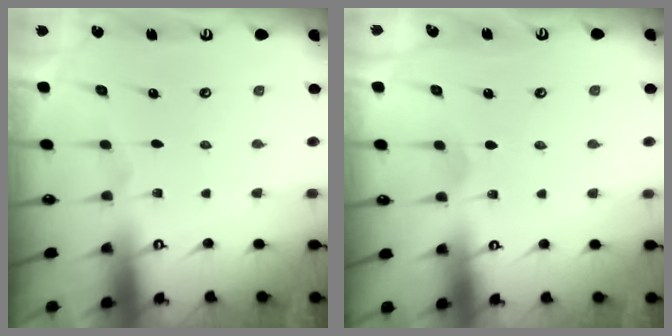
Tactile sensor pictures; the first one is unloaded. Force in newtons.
{"total": 2.1, "press": 2.1, "slide": 0.3}